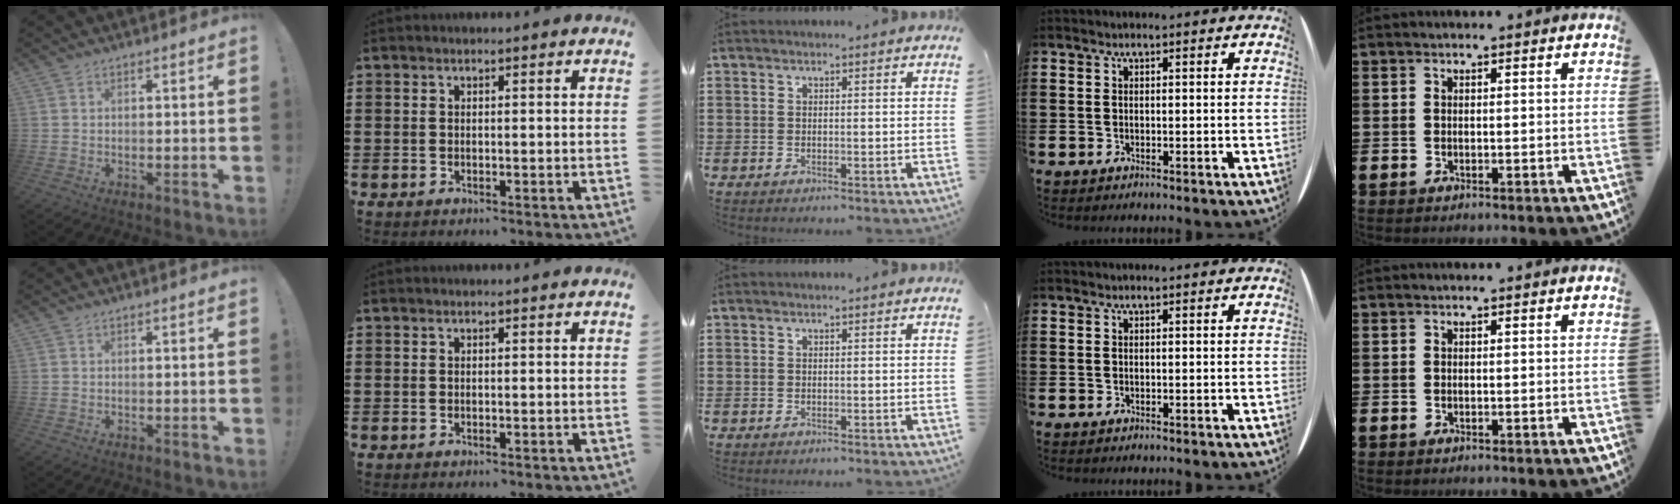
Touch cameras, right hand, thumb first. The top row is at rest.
{}